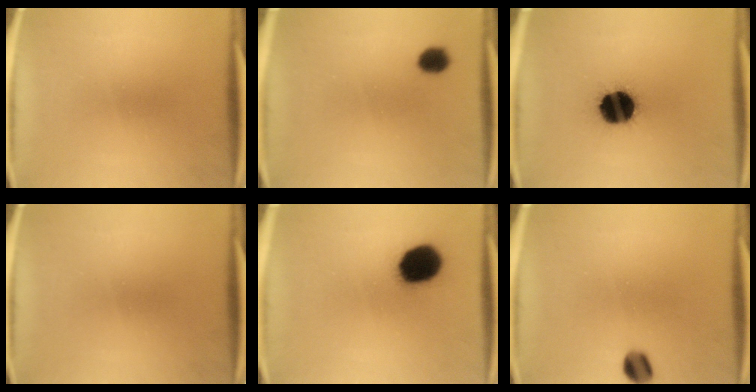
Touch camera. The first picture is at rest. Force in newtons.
{"total": 3.3}
{"total": 16.3}
{"total": 0.0}
{"total": 14.1}
{"total": 4.3}